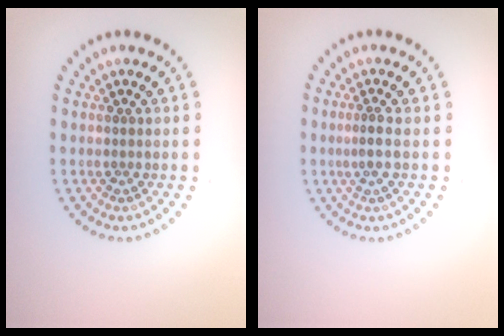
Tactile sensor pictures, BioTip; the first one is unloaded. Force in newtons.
{"total": 1.6, "press": 1.3, "slide": 0.9}